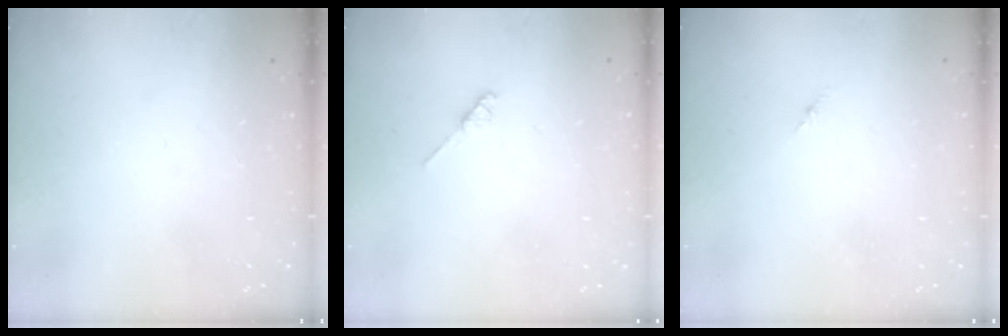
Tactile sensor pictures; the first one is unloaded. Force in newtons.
{"total": 2.0, "press": 1.9, "slide": 0.3}
{"total": 1.8, "press": 1.7, "slide": 0.6}